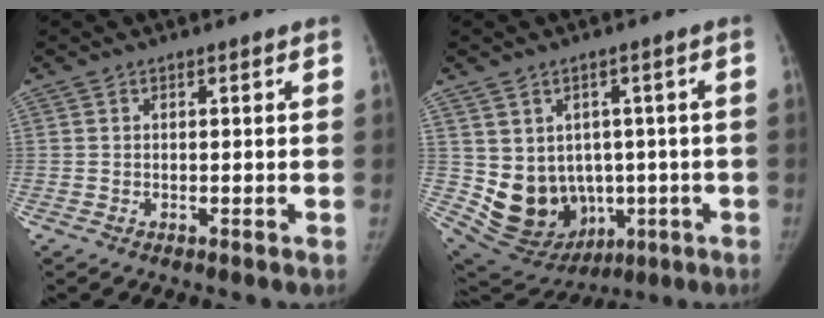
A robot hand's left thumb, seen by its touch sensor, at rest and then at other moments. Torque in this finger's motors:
{"motor_torque": [1.35, 1.40, 0.81, -0.80, 0.05]}